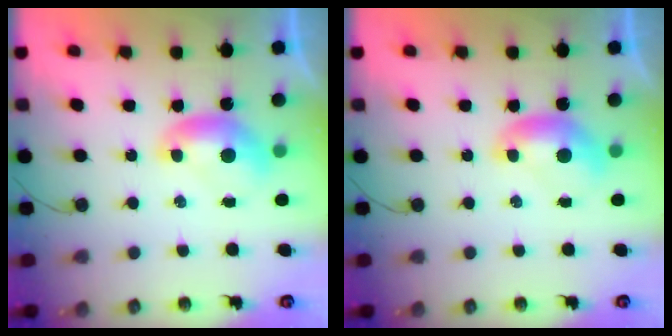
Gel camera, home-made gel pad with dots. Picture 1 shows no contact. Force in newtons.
{"total": 0.0}